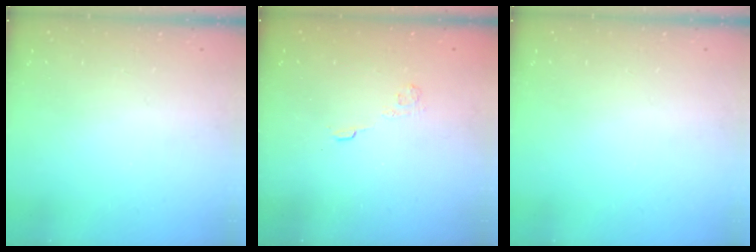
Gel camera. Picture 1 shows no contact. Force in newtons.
{"total": 2.7, "press": 2.3, "slide": 1.4}
{"total": 0.0}